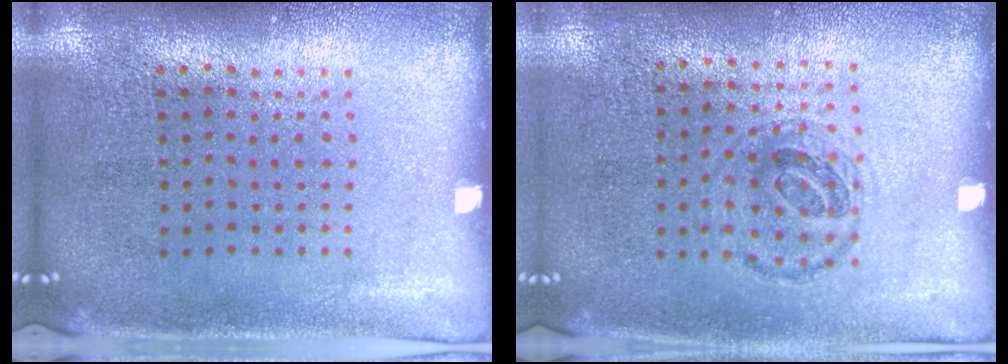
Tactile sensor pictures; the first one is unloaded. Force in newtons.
{"total": 0.9, "press": 0.8, "slide": 0.5}